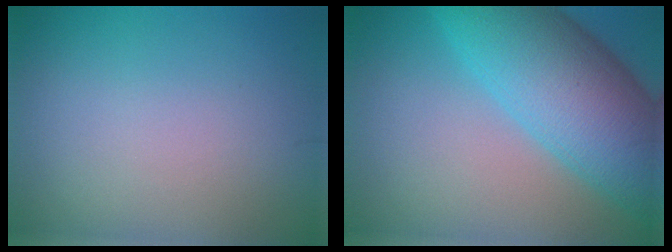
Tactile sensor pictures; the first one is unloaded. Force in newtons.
{"total": 11.5, "press": 11.5, "slide": 0.3}